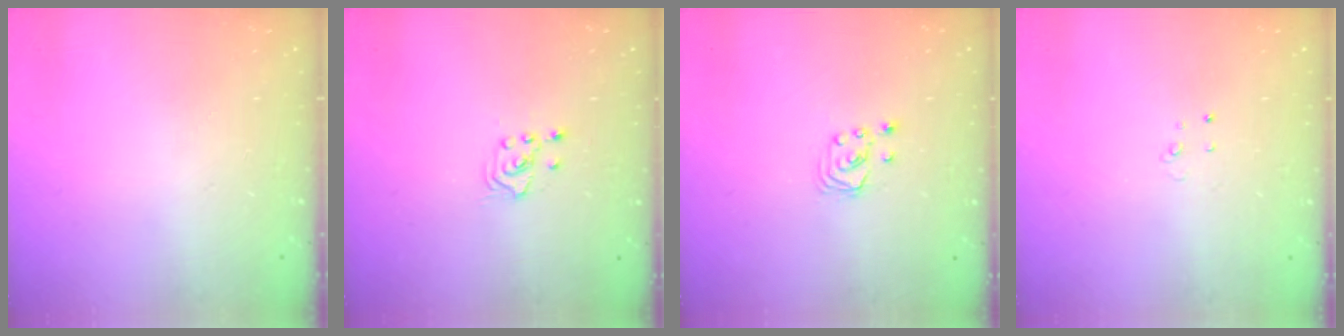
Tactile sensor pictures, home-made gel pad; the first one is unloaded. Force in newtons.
{"total": 2.5, "press": 2.4, "slide": 0.9}
{"total": 2.7, "press": 2.7, "slide": 0.3}
{"total": 2.6, "press": 2.6, "slide": 0.2}